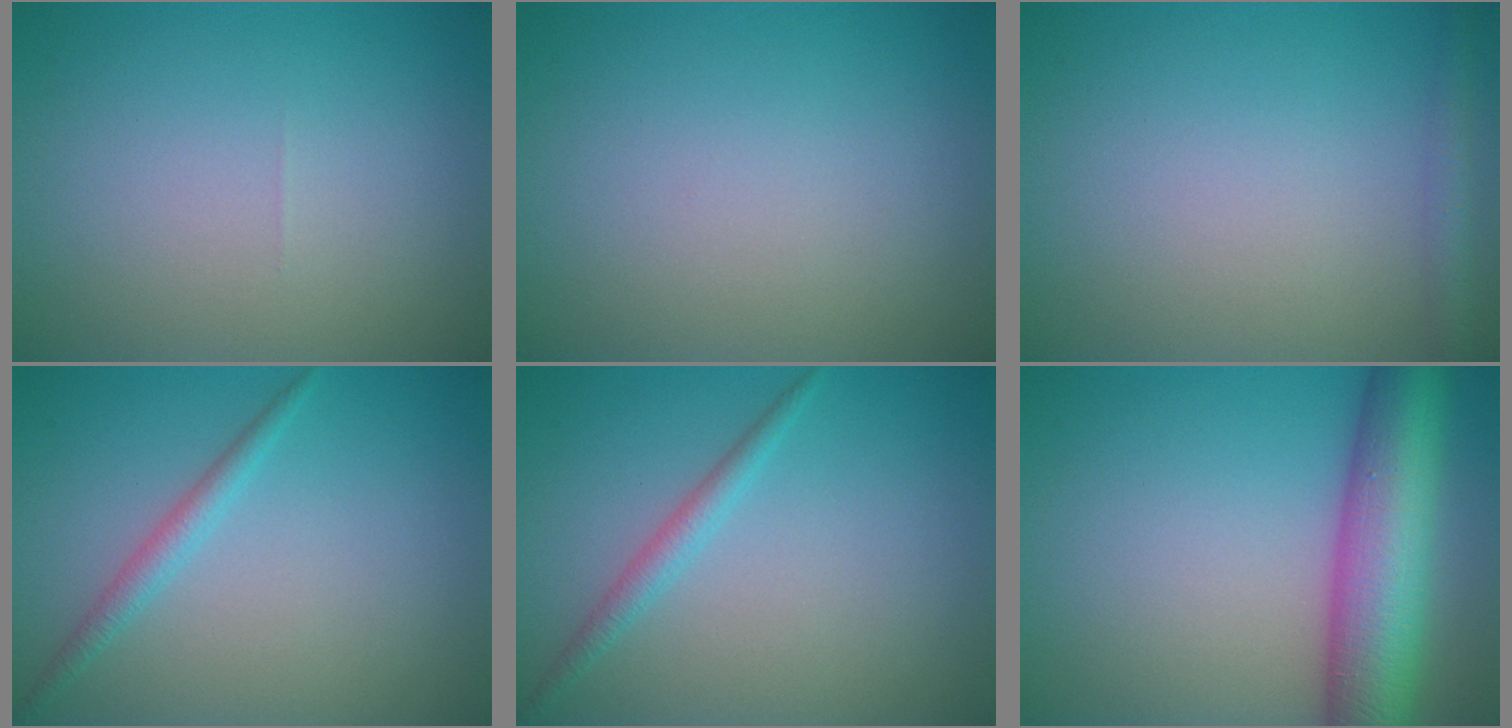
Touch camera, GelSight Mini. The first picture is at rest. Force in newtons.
{"total": 0.0}
{"total": 1.8, "press": 1.8, "slide": 0.1}
{"total": 1.7, "press": 1.7, "slide": 0.1}
{"total": 1.7, "press": 1.7, "slide": 0.1}
{"total": 10.0, "press": 10.0, "slide": 0.4}